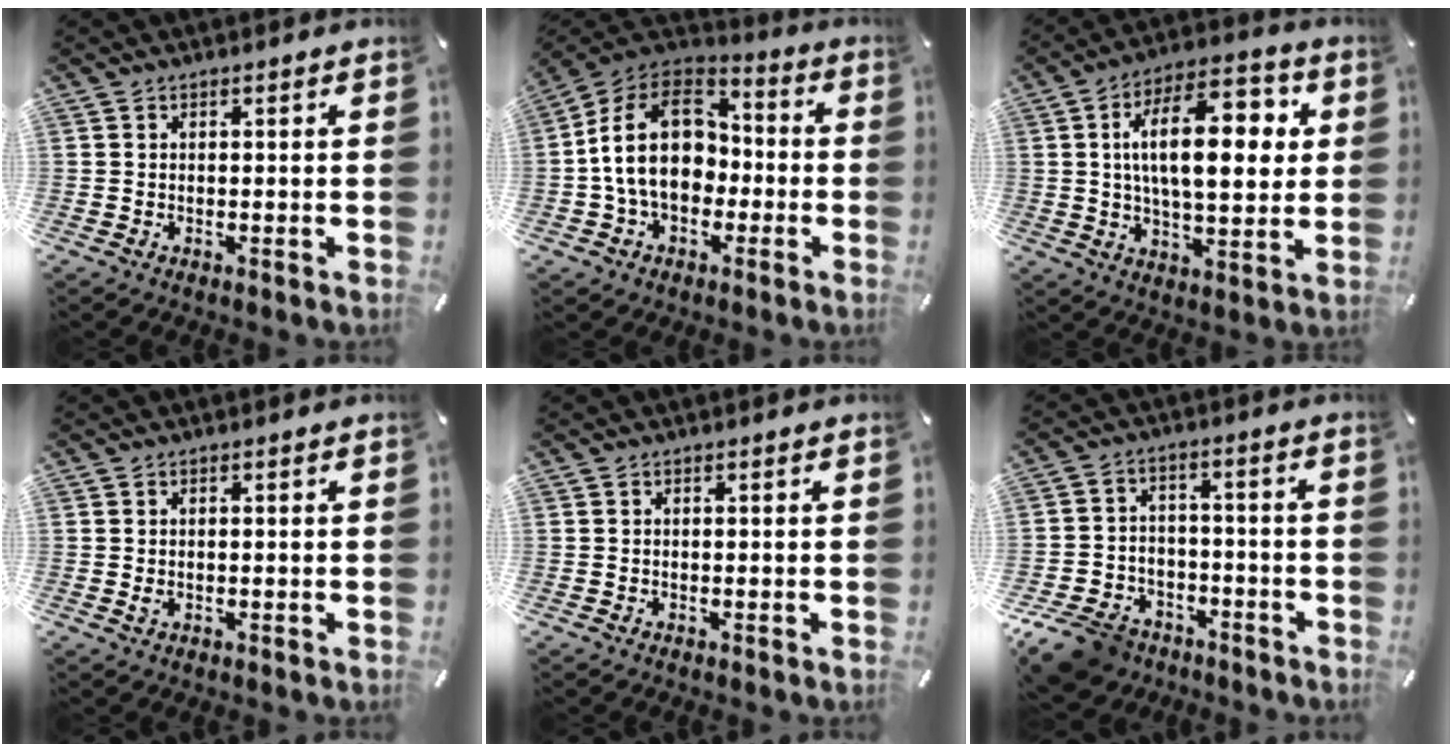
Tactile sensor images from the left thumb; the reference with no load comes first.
{"total": 17.9, "force": [-1.5, 13.5, 11.6], "torque": [-0.232, 0.026, -0.027]}
{"total": 18.4, "force": [4.2, 8.9, 15.5], "torque": [-0.247, -0.002, 0.061]}
{"total": 1.1, "force": [-0.1, 0.6, 0.9], "torque": [-0.018, 0.000, -0.002]}
{"total": 0.0}
{"total": 11.0, "force": [-8.3, 6.5, 3.3], "torque": [-0.058, 0.060, -0.151]}